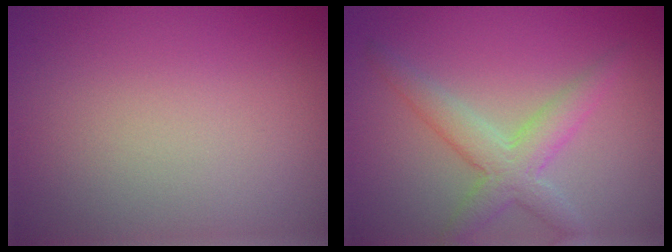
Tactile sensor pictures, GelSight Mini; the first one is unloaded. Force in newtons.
{"total": 3.8, "press": 3.8, "slide": 0.2}